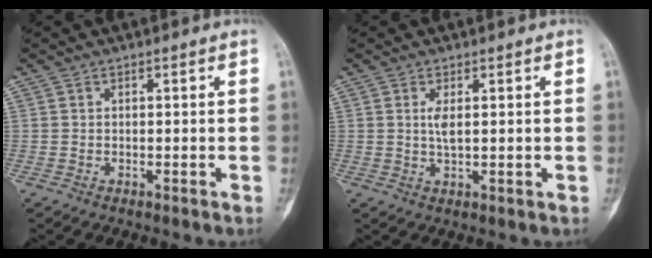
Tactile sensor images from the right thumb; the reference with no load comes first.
{"total": 2.7, "force": [0.7, 0.8, 2.5], "torque": [-0.053, -0.008, 0.017]}